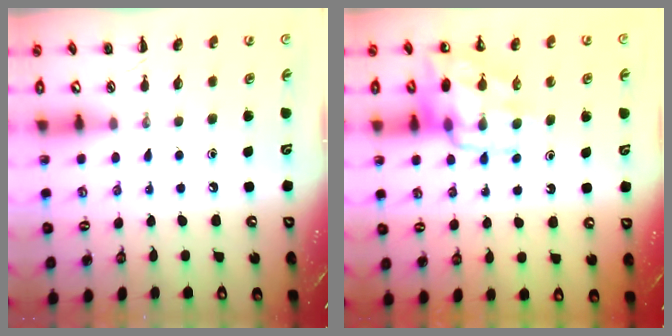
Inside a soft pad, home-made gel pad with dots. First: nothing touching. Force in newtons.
{"total": 13.1, "press": 12.7, "slide": 2.9}